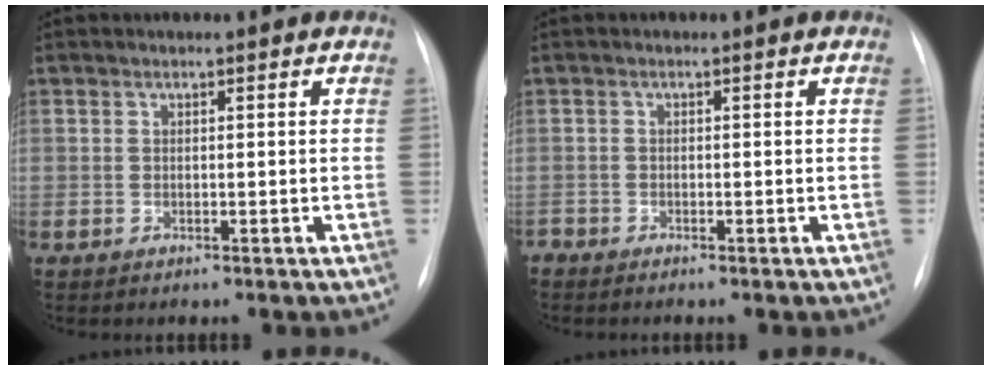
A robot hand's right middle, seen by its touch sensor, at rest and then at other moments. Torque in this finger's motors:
{"motor_torque": [-0.07, 0.07, -0.07, -0.01]}